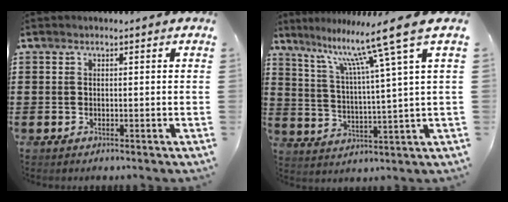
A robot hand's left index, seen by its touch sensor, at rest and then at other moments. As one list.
[{"total": 11.8, "force": [7.9, -0.9, 8.6], "torque": [-0.175, -0.039, 0.118]}]